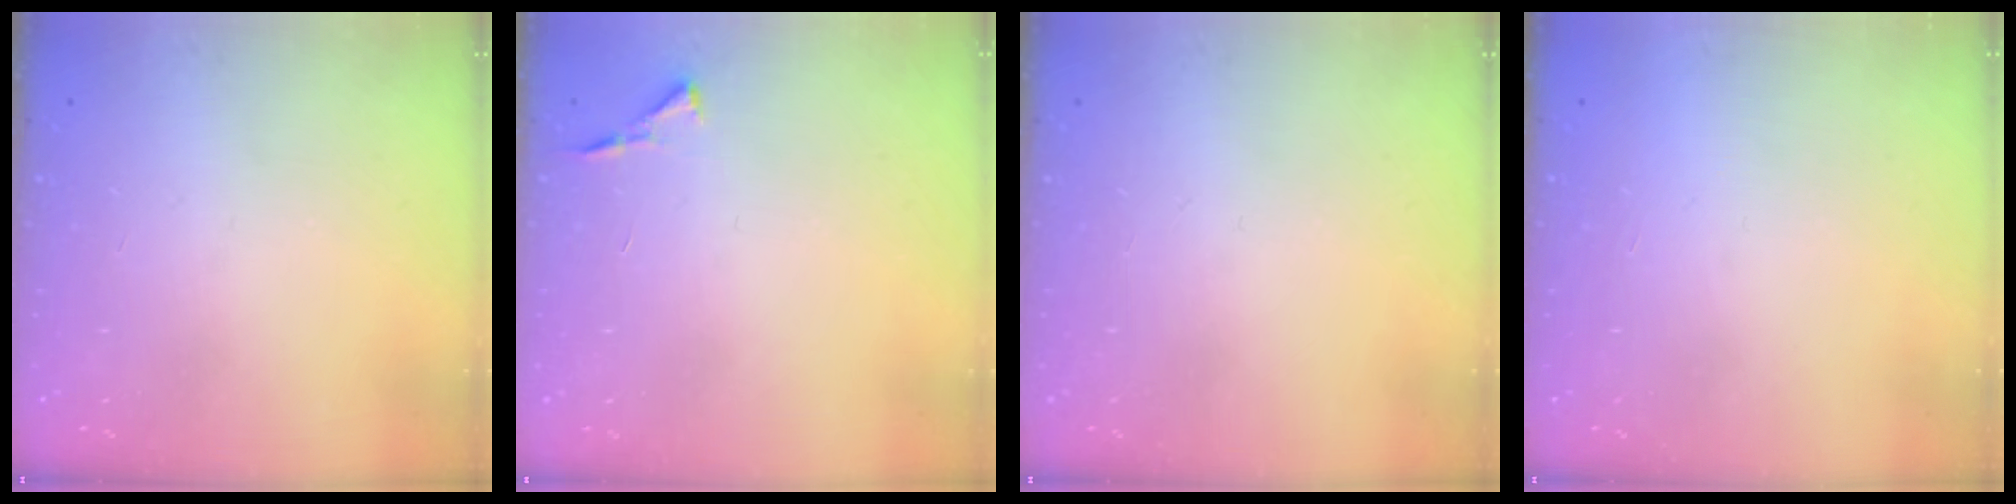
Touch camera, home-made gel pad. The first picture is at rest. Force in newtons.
{"total": 3.5, "press": 3.4, "slide": 0.5}
{"total": 0.0}
{"total": 1.5, "press": 1.5, "slide": 0.1}